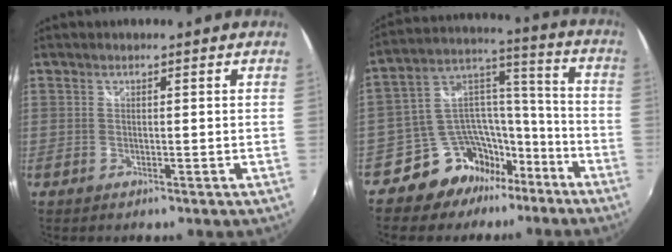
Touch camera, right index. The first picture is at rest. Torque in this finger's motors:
{"motor_torque": [0.89, -0.68, 0.32, 0.02]}